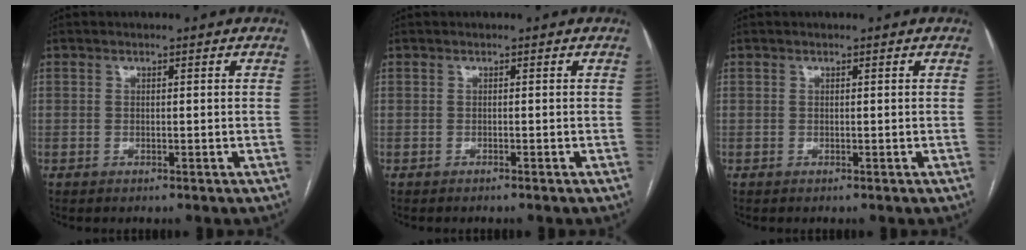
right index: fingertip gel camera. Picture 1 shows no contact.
{"total": 0.6, "force": [-0.6, -0.1, 0.3], "torque": [-0.004, 0.000, -0.005]}
{"total": 0.0}